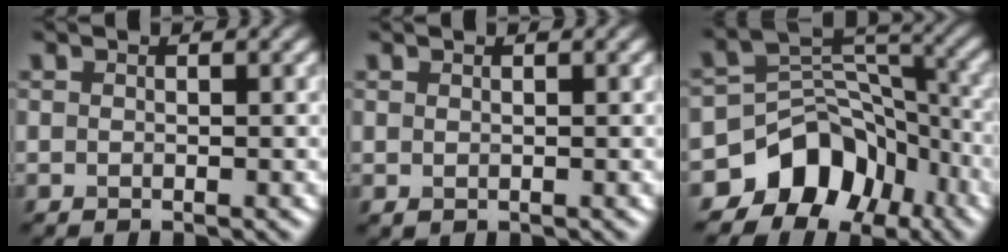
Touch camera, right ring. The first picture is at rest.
{"total": 0.0}
{"total": 8.4, "force": [-5.4, 5.9, 2.7], "torque": [-0.020, 0.015, -0.095]}